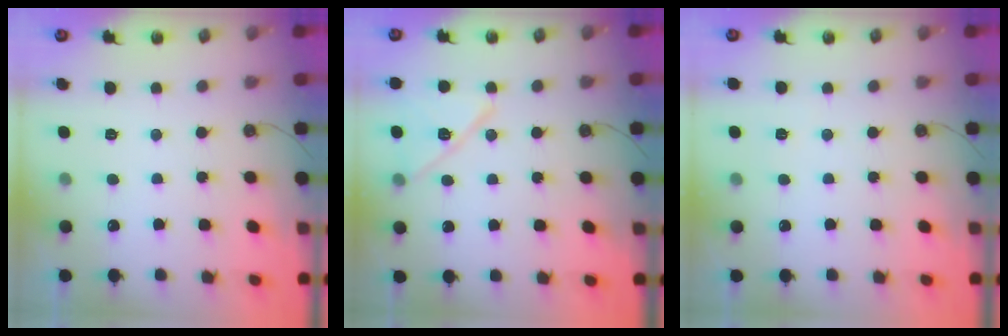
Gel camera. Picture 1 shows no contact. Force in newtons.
{"total": 13.3, "press": 12.7, "slide": 4.1}
{"total": 2.5, "press": 1.2, "slide": 2.2}